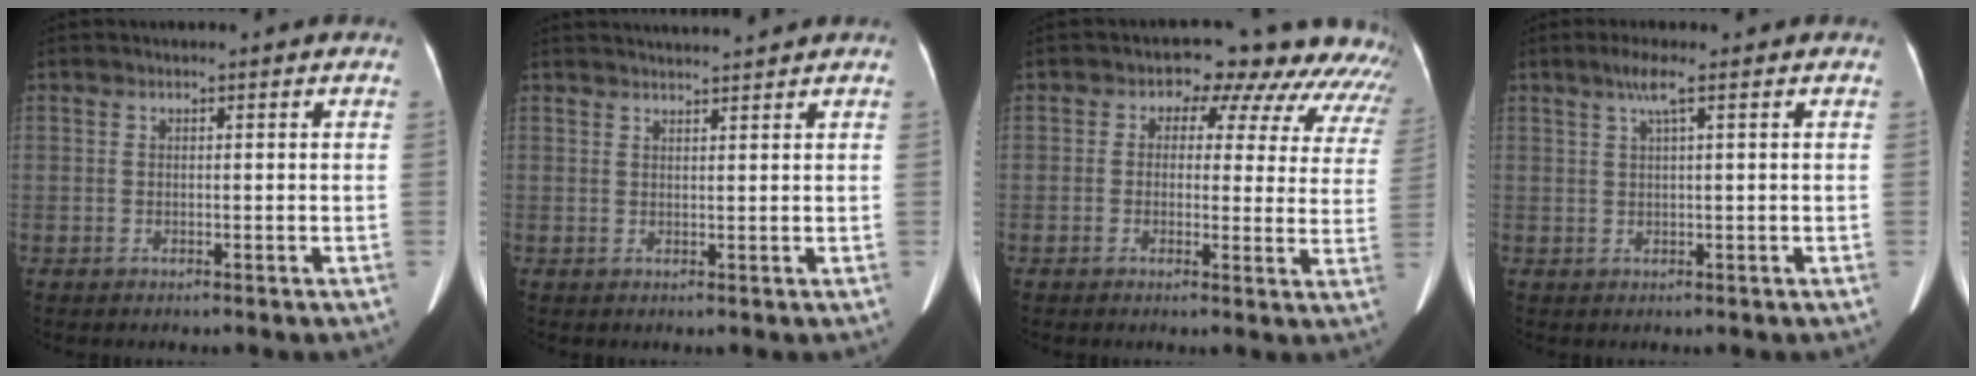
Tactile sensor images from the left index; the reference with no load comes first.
{"total": 4.6, "force": [4.4, -0.9, 0.9], "torque": [-0.013, 0.017, 0.063]}
{"total": 12.4, "force": [9.4, 6.4, 4.9], "torque": [-0.020, 0.015, 0.075]}
{"total": 2.7, "force": [1.3, -0.3, 2.3], "torque": [-0.055, 0.009, 0.028]}